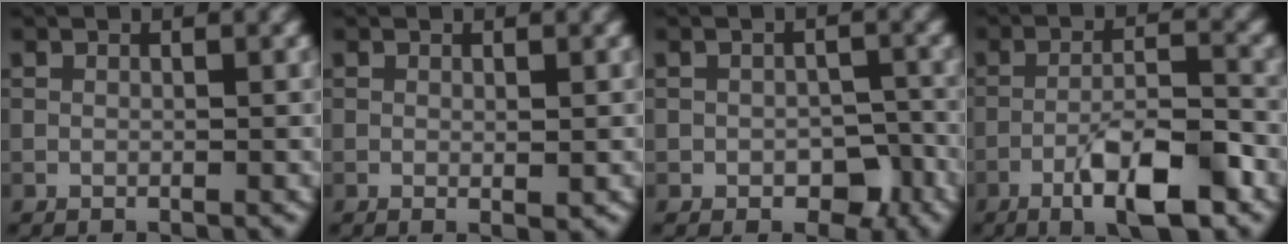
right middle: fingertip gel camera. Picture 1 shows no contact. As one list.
[{"total": 0.8, "force": [0.0, 0.1, 0.8], "torque": [-0.010, -0.003, -0.001]}, {"total": 3.5, "force": [-1.5, 2.3, 2.2], "torque": [-0.024, -0.005, -0.021]}, {"total": 7.3, "force": [-4.0, 1.8, 5.9], "torque": [-0.101, 0.009, -0.069]}]